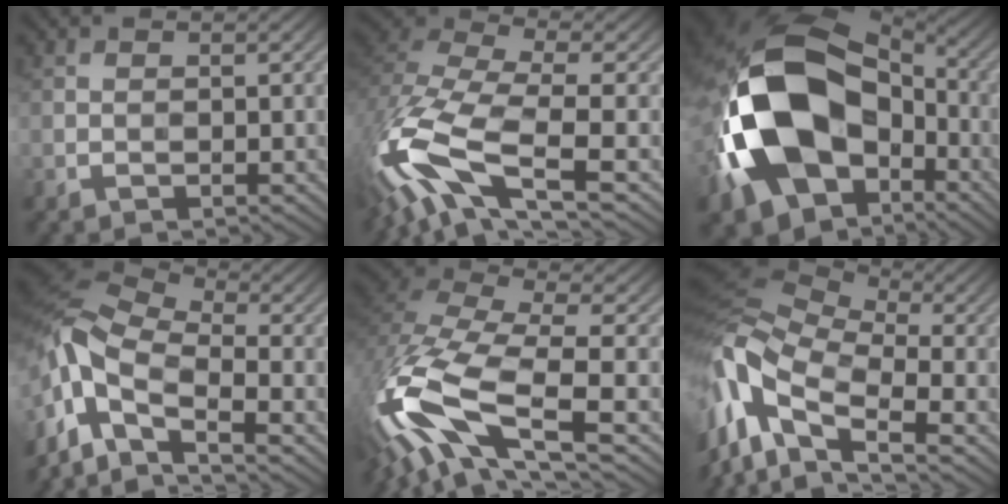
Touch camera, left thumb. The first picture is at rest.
{"total": 13.6, "force": [-5.7, 5.5, 11.1], "torque": [-0.265, -0.024, -0.119]}
{"total": 19.8, "force": [-4.4, 14.0, 13.3], "torque": [-0.292, -0.027, -0.074]}
{"total": 12.5, "force": [-4.3, 5.4, 10.4], "torque": [-0.251, 0.003, -0.095]}
{"total": 15.5, "force": [-6.1, 6.1, 12.9], "torque": [-0.313, -0.026, -0.122]}
{"total": 14.6, "force": [-3.8, 8.1, 11.5], "torque": [-0.284, -0.010, -0.073]}